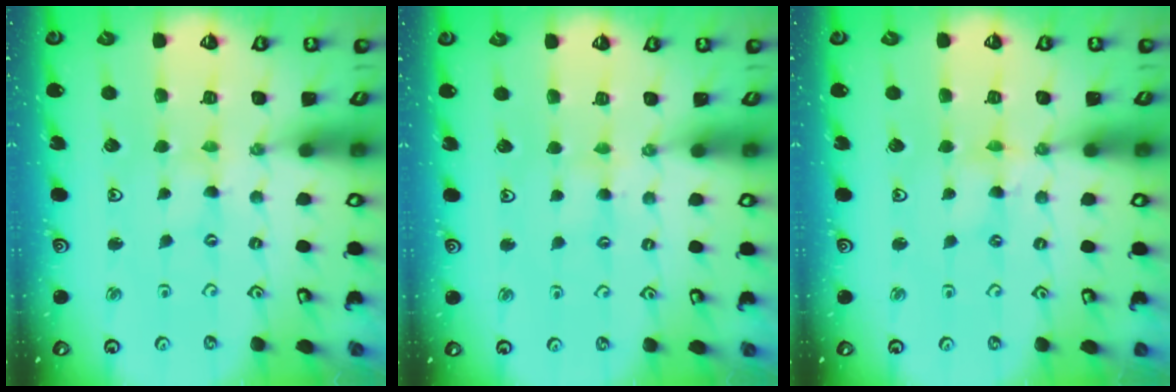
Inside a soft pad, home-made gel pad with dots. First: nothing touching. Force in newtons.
{"total": 2.6, "press": 2.6, "slide": 0.4}
{"total": 2.5, "press": 2.5, "slide": 0.2}